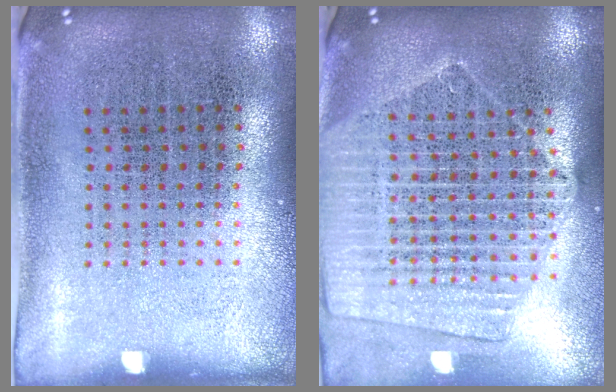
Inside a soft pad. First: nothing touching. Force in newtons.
{"total": 2.2, "press": 2.0, "slide": 1.0}